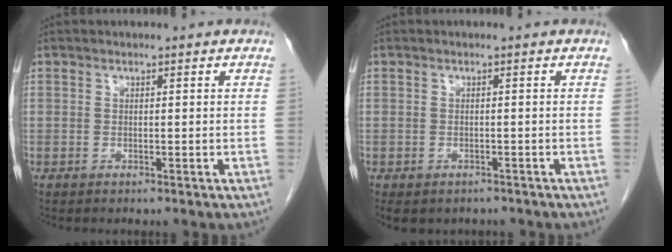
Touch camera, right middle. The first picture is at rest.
{"total": 5.2, "force": [-3.9, 3.0, 1.4], "torque": [-0.020, 0.002, -0.049]}